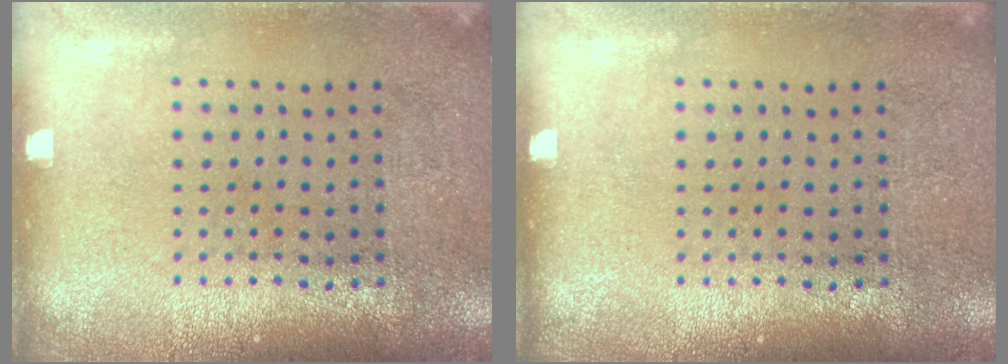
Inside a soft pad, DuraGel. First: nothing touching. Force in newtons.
{"total": 0.0}